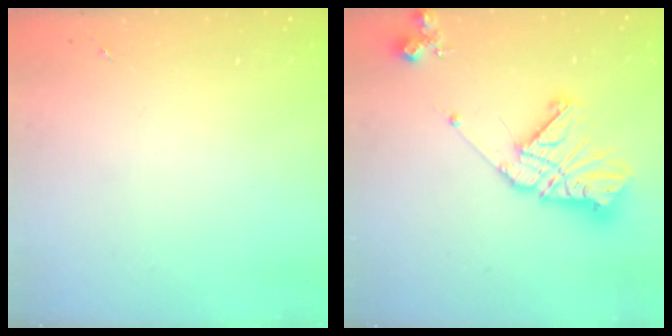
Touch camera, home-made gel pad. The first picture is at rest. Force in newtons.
{"total": 17.8, "press": 17.7, "slide": 2.1}